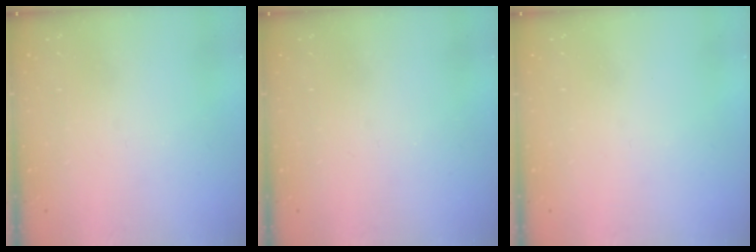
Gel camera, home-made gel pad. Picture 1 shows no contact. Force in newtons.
{"total": 0.0}
{"total": 0.0}